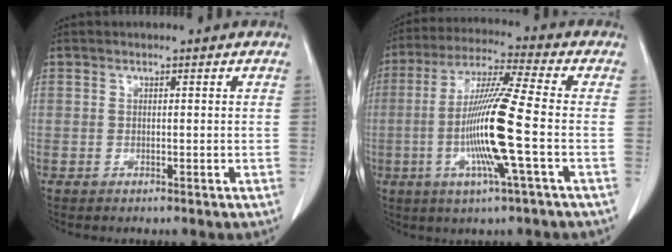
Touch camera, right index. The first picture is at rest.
{"total": 13.6, "force": [-2.7, -0.8, 13.3], "torque": [-0.264, -0.007, -0.060]}